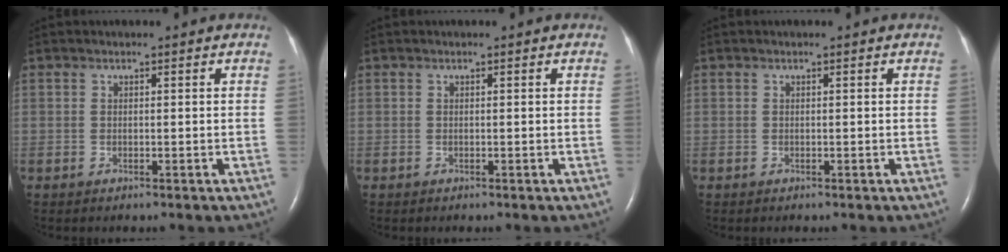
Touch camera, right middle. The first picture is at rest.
{"total": 0.0}
{"total": 0.0}